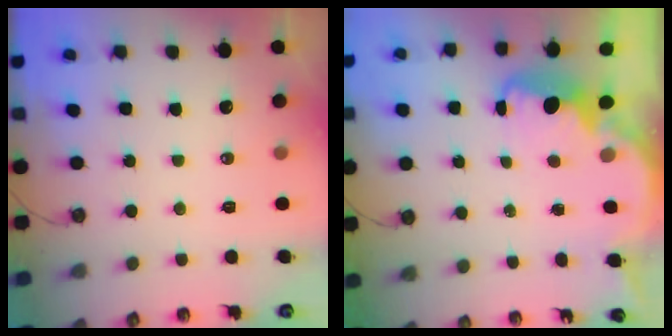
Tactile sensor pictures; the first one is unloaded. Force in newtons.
{"total": 2.8, "press": 2.8, "slide": 0.4}